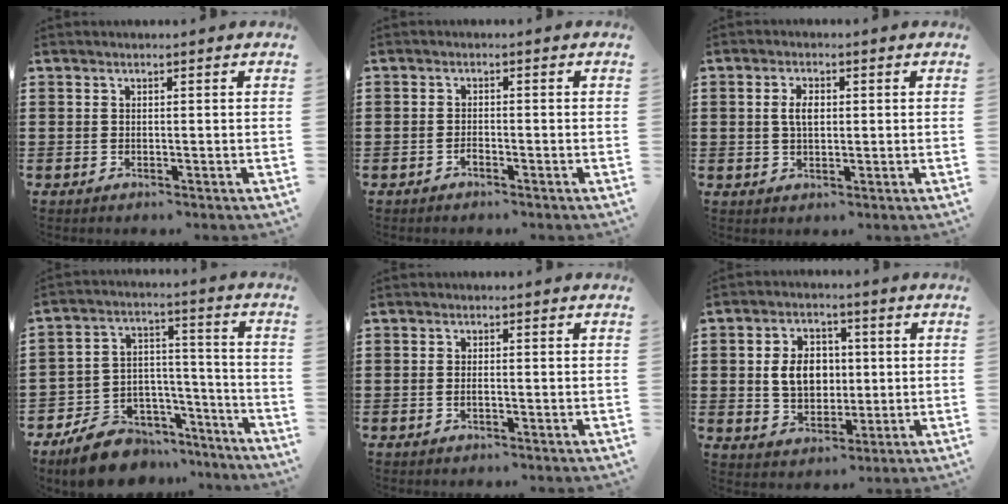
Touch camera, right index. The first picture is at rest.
{"total": 0.9, "force": [-0.7, 0.3, 0.6], "torque": [-0.014, -0.004, -0.012]}
{"total": 3.1, "force": [0.4, 1.4, 2.8], "torque": [-0.057, 0.007, 0.005]}
{"total": 9.8, "force": [-8.3, 4.6, 2.2], "torque": [-0.046, 0.041, -0.153]}
{"total": 0.8, "force": [-0.3, 0.2, 0.7], "torque": [-0.014, -0.004, -0.004]}
{"total": 6.9, "force": [0.4, 5.2, 4.5], "torque": [-0.092, 0.008, 0.000]}